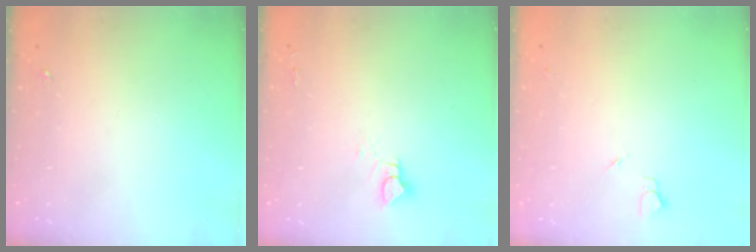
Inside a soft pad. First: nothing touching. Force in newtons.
{"total": 4.6, "press": 4.5, "slide": 0.5}
{"total": 2.7, "press": 2.6, "slide": 0.3}